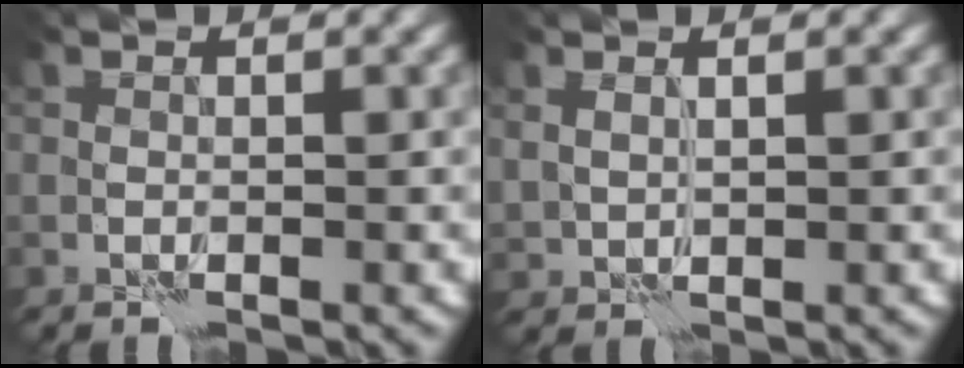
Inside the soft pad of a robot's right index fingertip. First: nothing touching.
{"total": 1.1, "force": [0.9, 0.3, 0.5], "torque": [-0.013, -0.004, 0.023]}